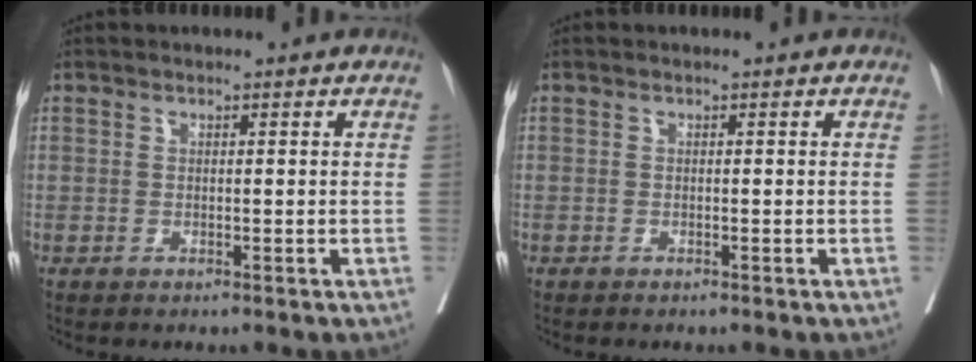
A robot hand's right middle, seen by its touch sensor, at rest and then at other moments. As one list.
[{"total": 0.0}]